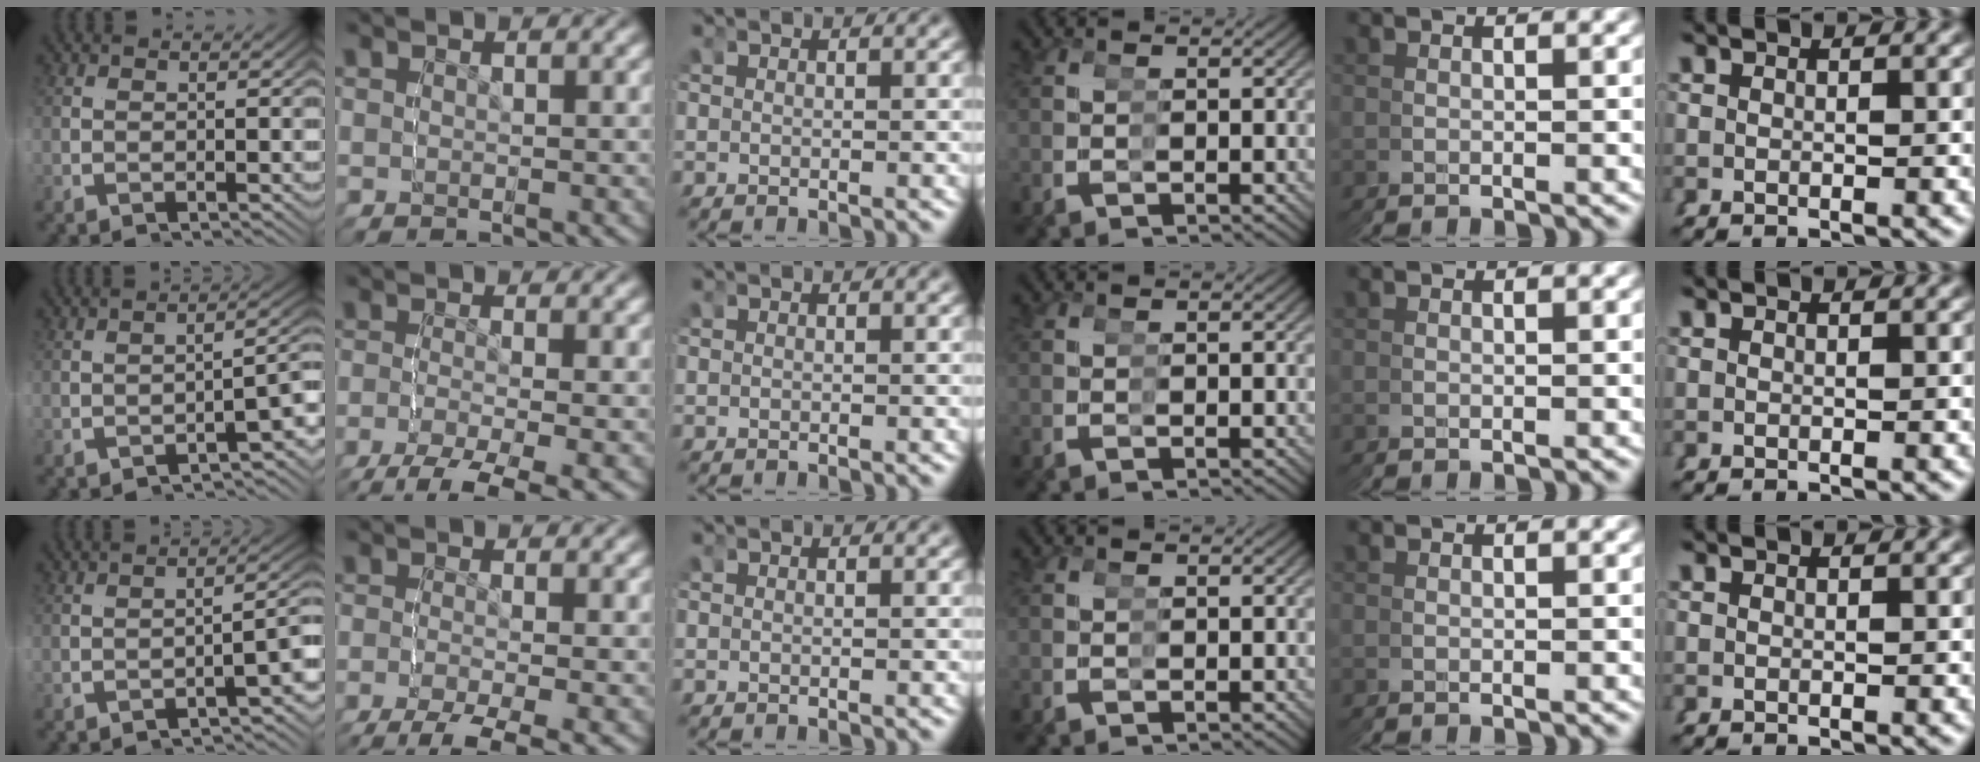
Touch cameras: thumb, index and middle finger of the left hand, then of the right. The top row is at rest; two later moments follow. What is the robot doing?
{"motion": "grasp_and_lifting", "object": "condiment"}